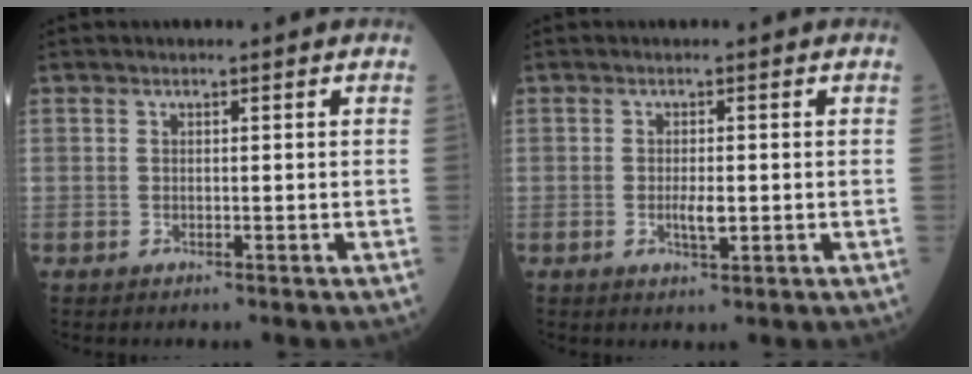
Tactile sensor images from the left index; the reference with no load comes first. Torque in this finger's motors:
{"motor_torque": [0.55, 0.27, 0.07, 0.02]}